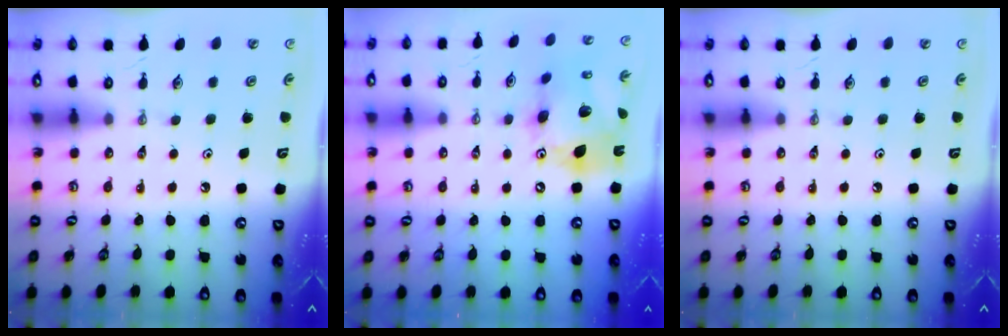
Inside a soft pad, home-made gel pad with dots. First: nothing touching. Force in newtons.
{"total": 16.3, "press": 16.3, "slide": 1.7}
{"total": 0.0}